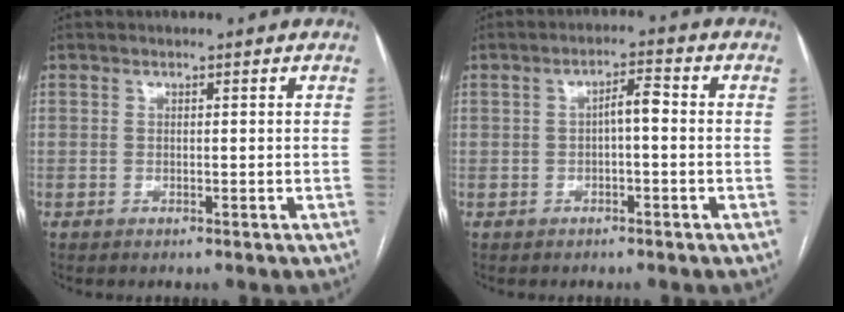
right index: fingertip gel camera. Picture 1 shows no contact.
{"total": 3.1, "force": [-0.3, 0.8, 2.9], "torque": [-0.048, 0.013, -0.004]}